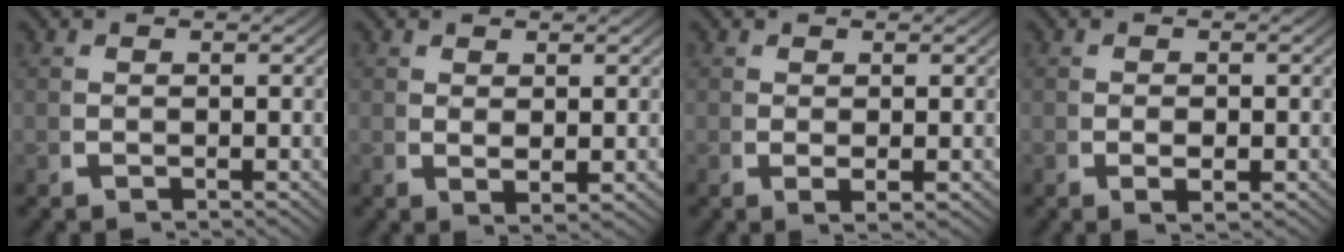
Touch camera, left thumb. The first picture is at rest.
{"total": 1.4, "force": [0.8, 0.4, 1.1], "torque": [-0.024, -0.009, 0.021]}
{"total": 1.2, "force": [0.3, 0.3, 1.1], "torque": [-0.028, -0.006, 0.009]}
{"total": 1.5, "force": [-0.3, 0.7, 1.3], "torque": [-0.028, -0.007, -0.002]}